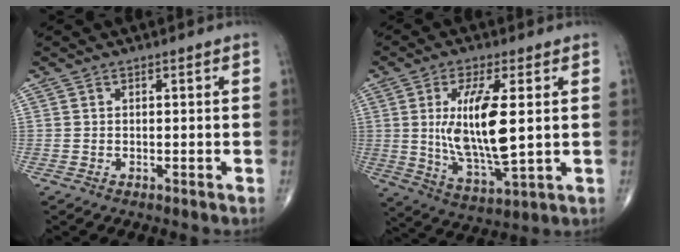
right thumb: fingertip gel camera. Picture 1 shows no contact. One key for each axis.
{"total": 14.7, "fx": 1.8, "fy": 4.6, "fz": 13.9, "tx": -0.261, "ty": -0.020, "tz": 0.040}